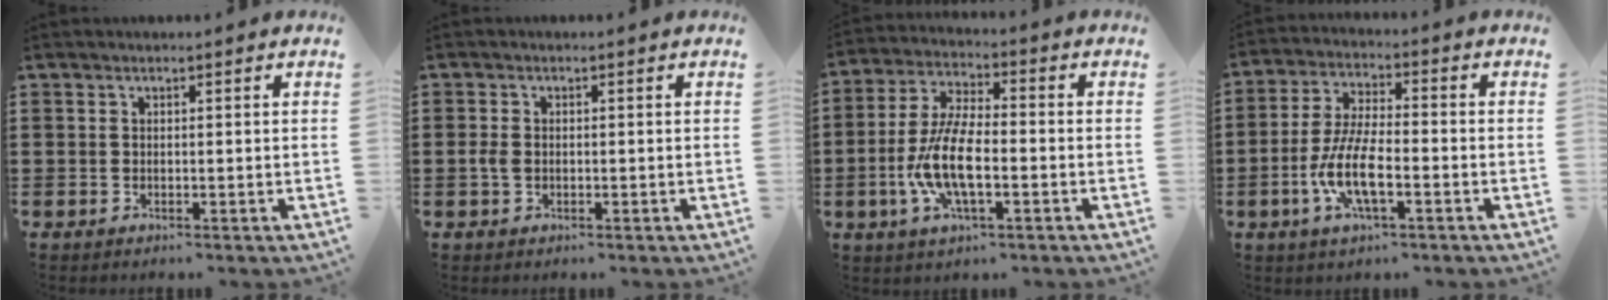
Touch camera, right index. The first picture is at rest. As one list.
[{"total": 1.7, "force": [-0.3, 1.2, 1.2], "torque": [-0.034, -0.001, -0.008]}, {"total": 9.7, "force": [-2.5, 3.5, 8.8], "torque": [-0.199, -0.014, -0.052]}, {"total": 8.7, "force": [-2.9, 2.6, 7.8], "torque": [-0.181, -0.017, -0.061]}]